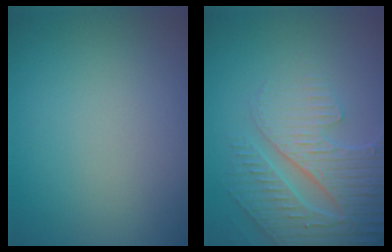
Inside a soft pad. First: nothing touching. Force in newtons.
{"total": 4.7, "press": 4.6, "slide": 1.1}